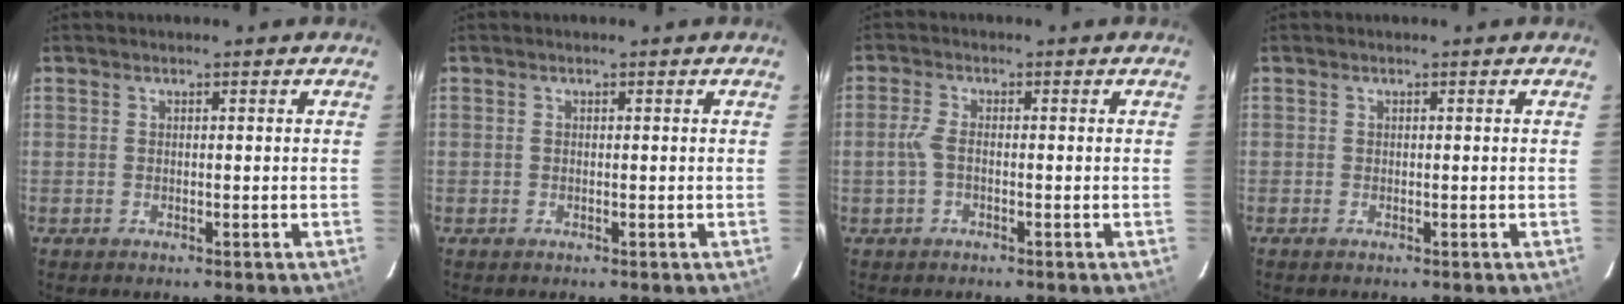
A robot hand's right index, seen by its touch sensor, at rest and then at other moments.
{"total": 0.0}
{"total": 2.8, "force": [-0.7, 1.2, 2.4], "torque": [-0.058, 0.002, -0.013]}
{"total": 0.0}